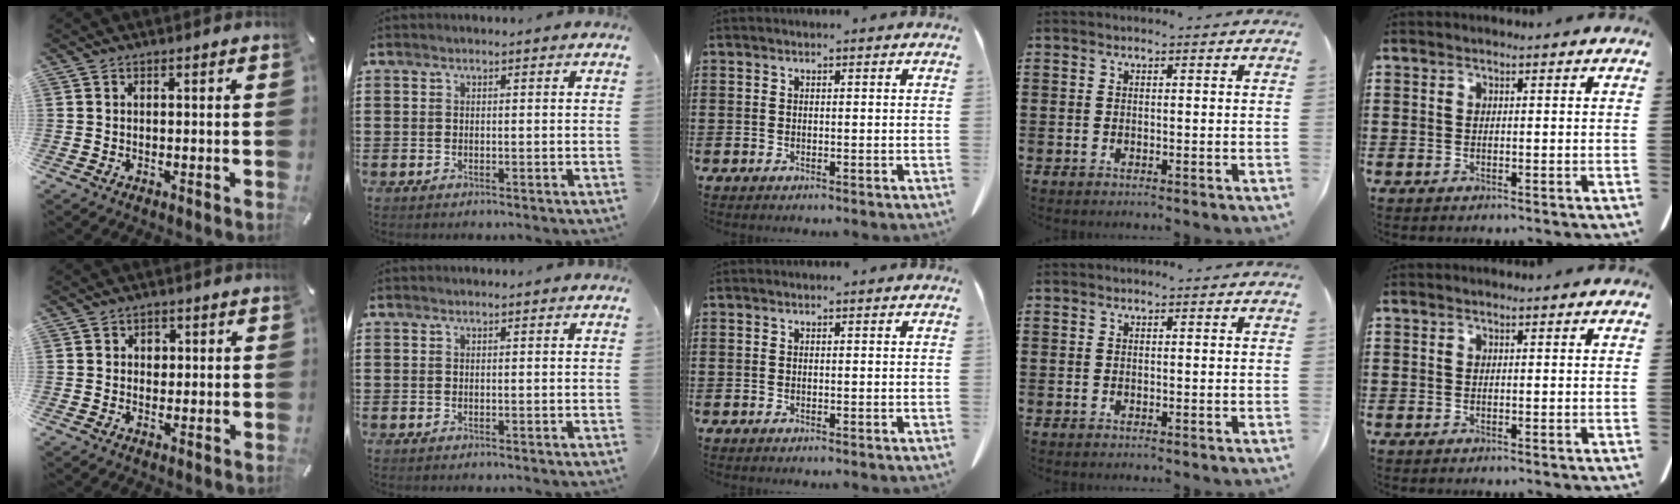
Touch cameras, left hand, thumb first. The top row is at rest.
{"thumb": {"total": 2.4, "force": [0.3, 2.1, 1.0], "torque": [0.001, -0.003, -0.003]}}